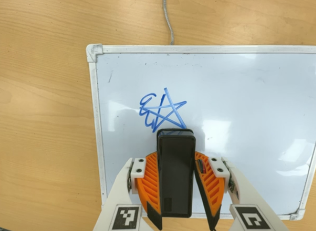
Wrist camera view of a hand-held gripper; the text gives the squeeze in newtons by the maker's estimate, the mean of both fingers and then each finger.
{"total": 6.4, "left": 4.8, "right": 8.0}